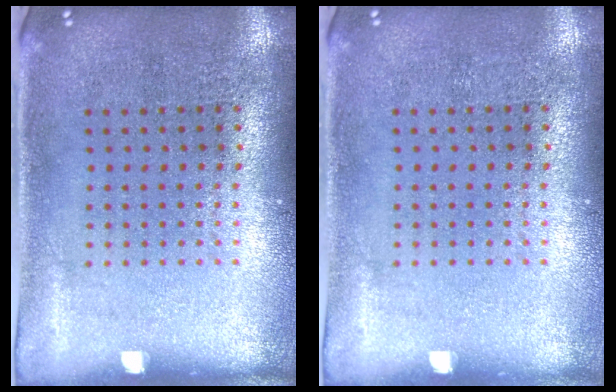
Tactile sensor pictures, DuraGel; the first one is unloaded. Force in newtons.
{"total": 0.0}